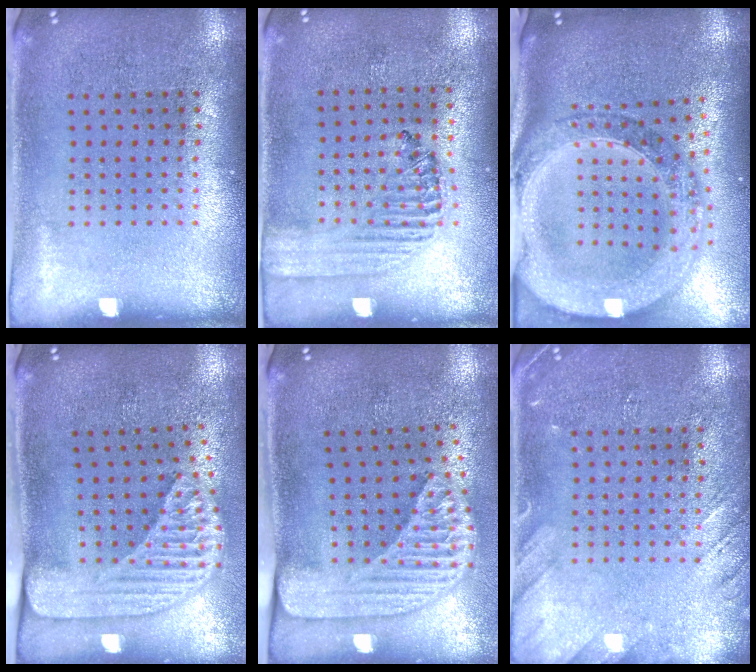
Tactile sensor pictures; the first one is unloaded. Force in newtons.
{"total": 1.3, "press": 1.2, "slide": 0.5}
{"total": 2.9, "press": 2.4, "slide": 1.5}
{"total": 2.4, "press": 1.8, "slide": 1.7}
{"total": 2.4, "press": 1.8, "slide": 1.7}
{"total": 2.1, "press": 2.1, "slide": 0.2}